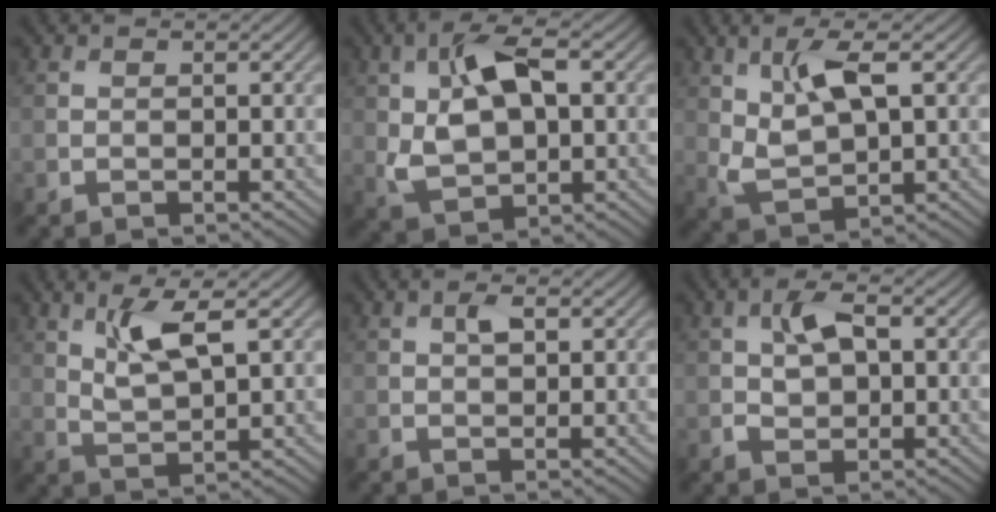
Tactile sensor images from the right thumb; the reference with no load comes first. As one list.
[{"total": 9.6, "force": [1.7, 5.4, 7.8], "torque": [-0.168, 0.002, 0.029]}, {"total": 7.2, "force": [2.5, 3.1, 6.0], "torque": [-0.128, -0.001, 0.051]}, {"total": 5.9, "force": [2.6, 1.7, 5.1], "torque": [-0.110, -0.005, 0.051]}, {"total": 1.8, "force": [0.6, 0.9, 1.5], "torque": [-0.028, 0.001, 0.010]}, {"total": 4.5, "force": [0.7, 2.7, 3.6], "torque": [-0.073, 0.003, 0.011]}]